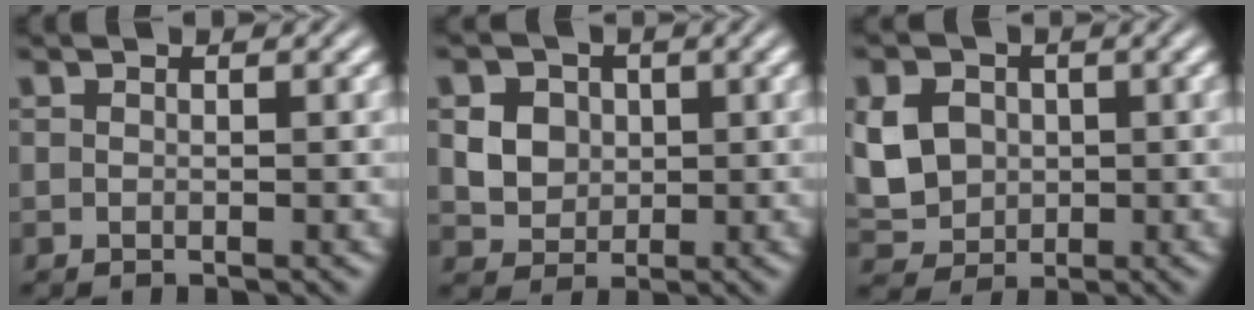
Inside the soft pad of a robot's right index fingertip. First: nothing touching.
{"total": 4.6, "force": [0.7, 4.1, 2.1], "torque": [-0.036, -0.019, 0.021]}
{"total": 5.9, "force": [-0.2, 5.1, 2.9], "torque": [-0.069, -0.027, 0.010]}